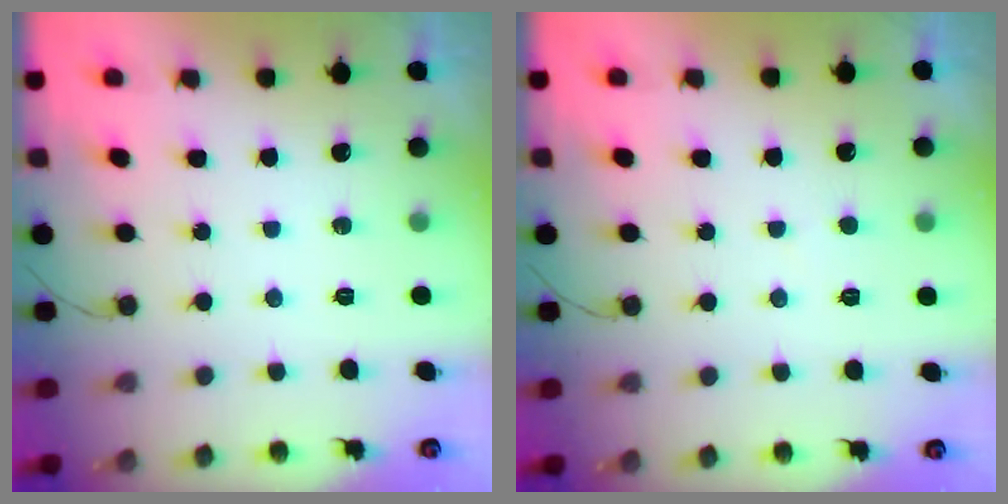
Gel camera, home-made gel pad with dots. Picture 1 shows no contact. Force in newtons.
{"total": 1.9, "press": 1.9, "slide": 0.2}